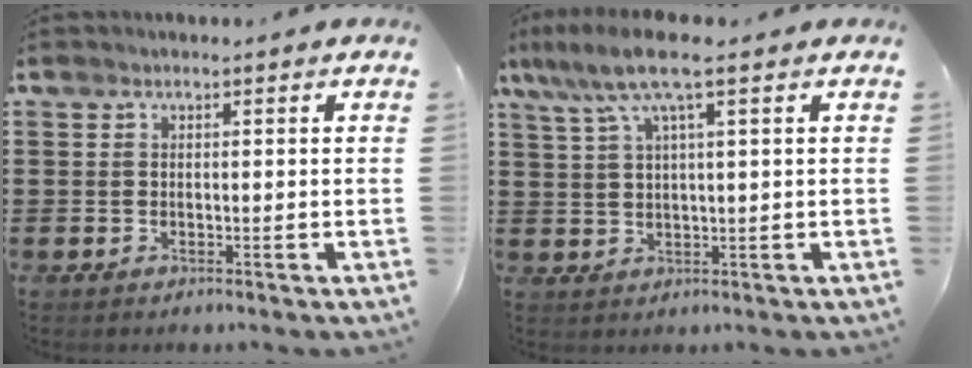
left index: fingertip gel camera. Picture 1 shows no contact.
{"total": 7.4, "force": [3.7, 0.9, 6.4], "torque": [-0.140, 0.000, 0.062]}